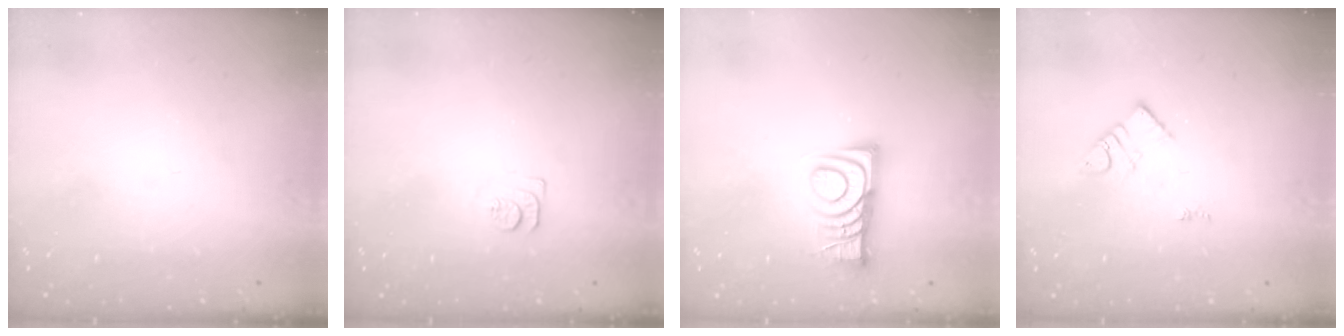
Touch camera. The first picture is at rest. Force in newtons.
{"total": 4.3, "press": 4.3, "slide": 0.7}
{"total": 9.1, "press": 9.1, "slide": 0.4}
{"total": 3.9, "press": 3.8, "slide": 0.4}